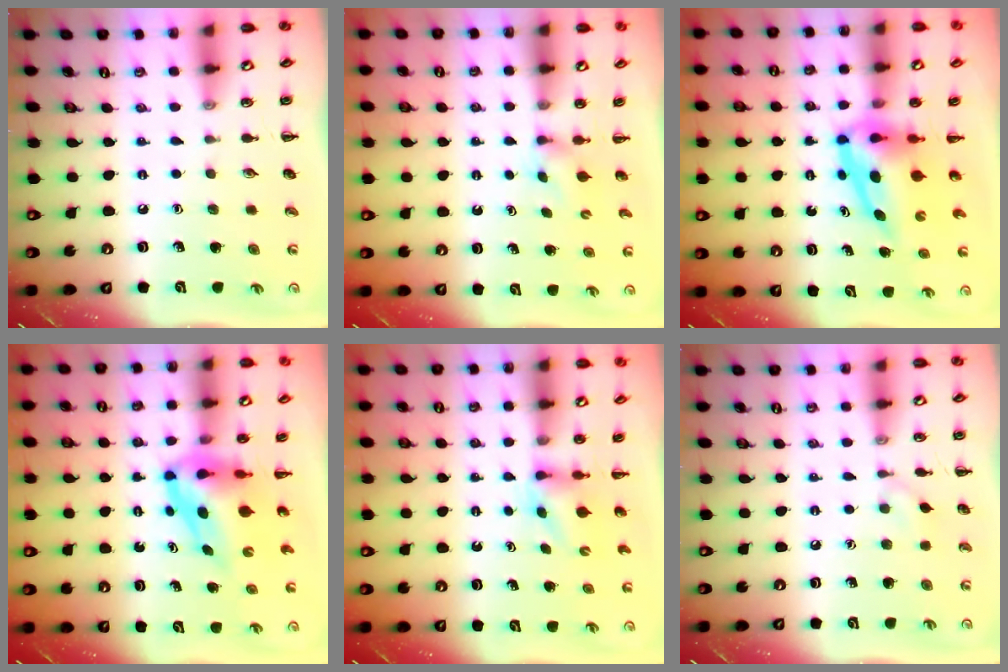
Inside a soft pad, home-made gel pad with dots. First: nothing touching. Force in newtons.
{"total": 1.8, "press": 1.5, "slide": 0.9}
{"total": 7.9, "press": 7.5, "slide": 2.3}
{"total": 6.0, "press": 5.9, "slide": 1.4}
{"total": 2.7, "press": 2.5, "slide": 1.0}
{"total": 5.0, "press": 4.7, "slide": 1.6}